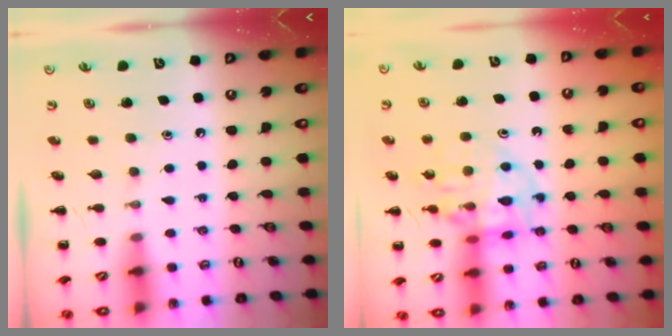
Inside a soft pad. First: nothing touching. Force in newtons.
{"total": 14.3, "press": 14.2, "slide": 1.9}